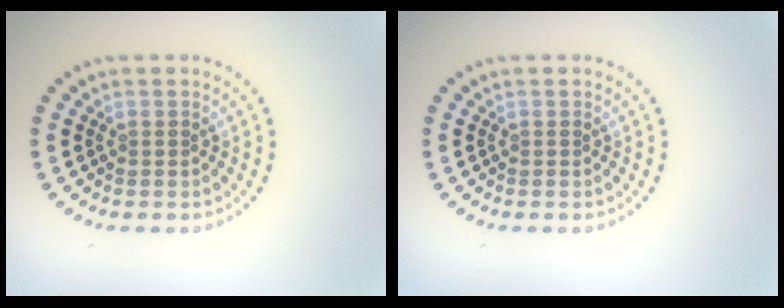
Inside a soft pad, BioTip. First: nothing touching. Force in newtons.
{"total": 0.0}